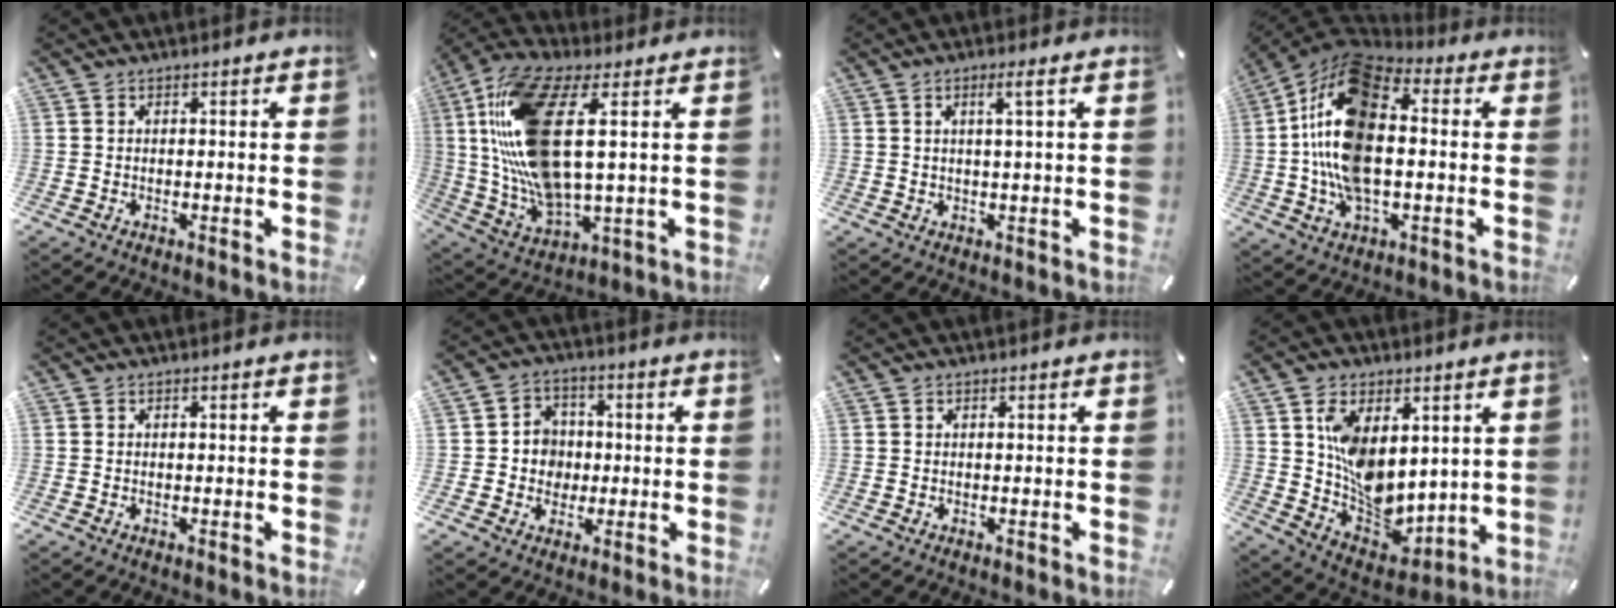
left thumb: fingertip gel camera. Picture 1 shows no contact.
{"total": 18.7, "force": [5.2, 7.3, 16.5], "torque": [-0.371, -0.023, 0.083]}
{"total": 3.6, "force": [1.3, 0.0, 3.3], "torque": [-0.066, -0.001, 0.019]}
{"total": 19.9, "force": [0.6, 10.5, 16.9], "torque": [-0.364, -0.006, 0.007]}
{"total": 0.0}
{"total": 6.3, "force": [-0.6, 6.1, 1.2], "torque": [-0.021, 0.011, -0.011]}
{"total": 0.0}
{"total": 12.2, "force": [2.5, 9.4, 7.3], "torque": [-0.120, -0.021, 0.061]}